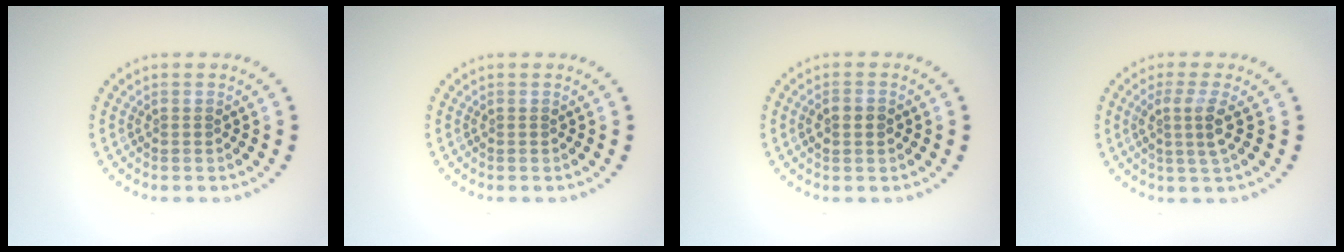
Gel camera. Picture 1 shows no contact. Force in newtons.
{"total": 0.0}
{"total": 1.3, "press": 1.3, "slide": 0.1}
{"total": 2.7, "press": 1.9, "slide": 1.8}